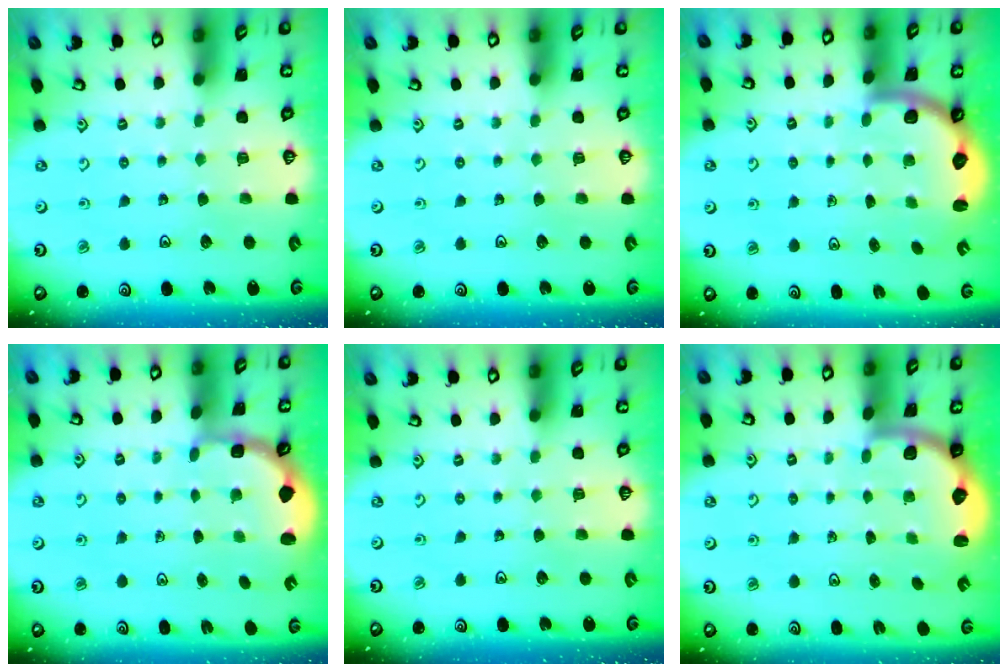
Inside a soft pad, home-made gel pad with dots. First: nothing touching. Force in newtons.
{"total": 0.0}
{"total": 2.8, "press": 2.5, "slide": 1.3}
{"total": 2.9, "press": 1.9, "slide": 2.2}
{"total": 0.0}
{"total": 2.4, "press": 1.9, "slide": 1.4}